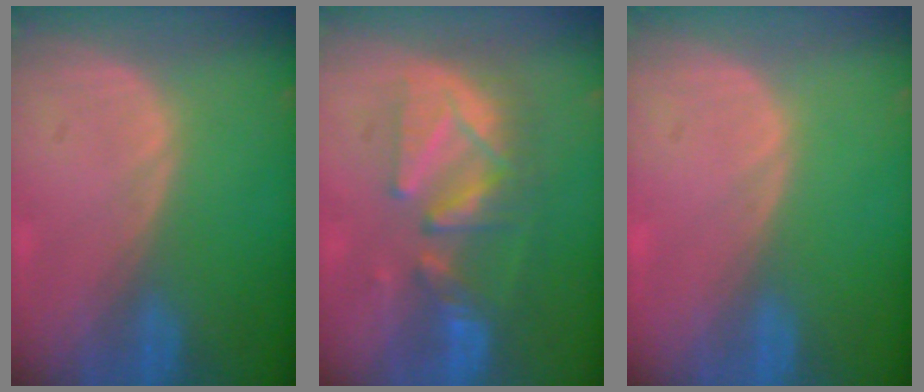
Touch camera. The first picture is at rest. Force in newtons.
{"total": 8.9, "press": 8.8, "slide": 1.0}
{"total": 0.0}